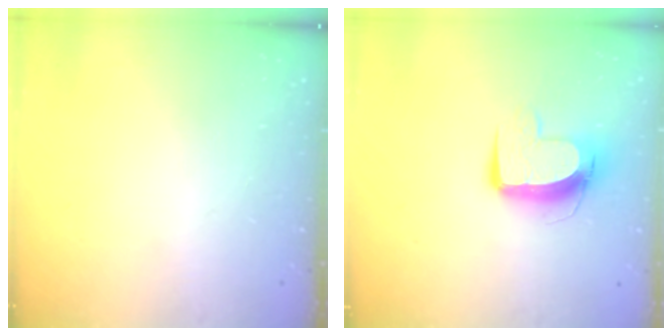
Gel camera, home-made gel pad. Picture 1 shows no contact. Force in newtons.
{"total": 10.3, "press": 10.3, "slide": 0.8}